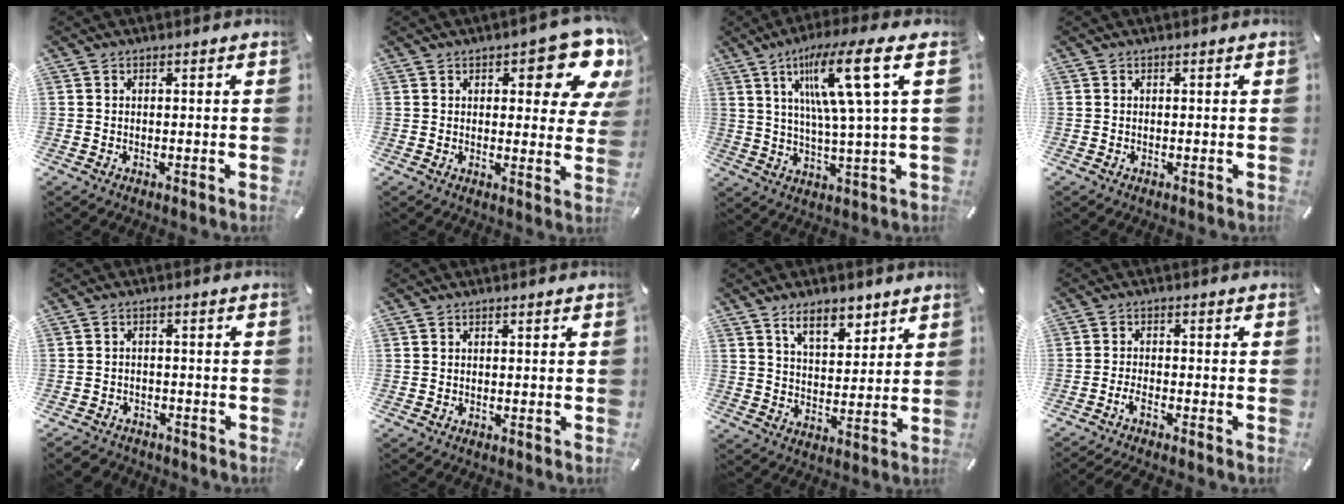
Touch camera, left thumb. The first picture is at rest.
{"total": 13.1, "force": [7.0, 5.3, 9.6], "torque": [-0.111, -0.048, 0.116]}
{"total": 16.5, "force": [6.1, 1.5, 15.2], "torque": [-0.271, -0.015, 0.079]}
{"total": 0.0}
{"total": 2.8, "force": [-2.1, 1.7, 0.5], "torque": [-0.015, 0.010, -0.046]}
{"total": 0.0}
{"total": 8.9, "force": [6.2, 4.4, 4.6], "torque": [-0.068, -0.024, 0.108]}
{"total": 2.8, "force": [-2.2, 0.6, 1.7], "torque": [-0.043, 0.004, -0.045]}